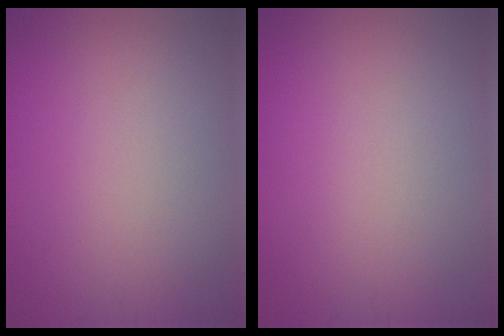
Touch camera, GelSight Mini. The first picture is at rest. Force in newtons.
{"total": 0.0}